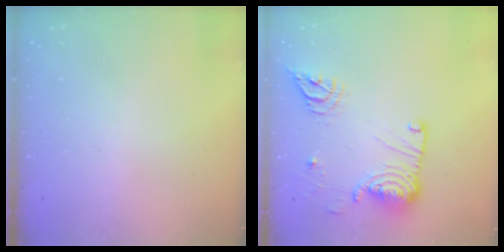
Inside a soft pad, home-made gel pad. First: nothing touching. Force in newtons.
{"total": 15.4, "press": 15.3, "slide": 1.5}